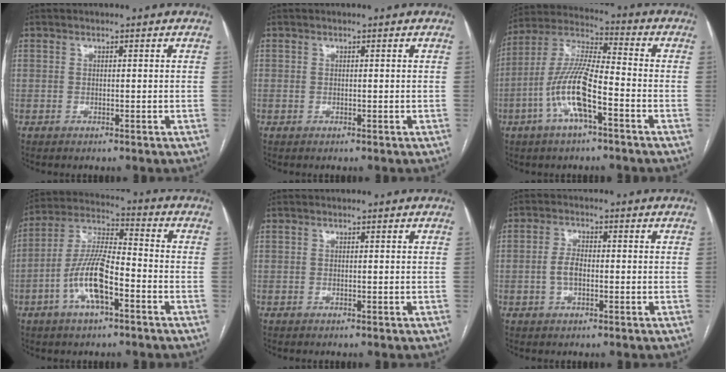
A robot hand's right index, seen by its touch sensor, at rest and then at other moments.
{"total": 0.0}
{"total": 12.0, "force": [-4.3, 2.3, 11.0], "torque": [-0.235, 0.009, -0.080]}
{"total": 11.0, "force": [-4.1, 2.9, 9.8], "torque": [-0.207, 0.011, -0.074]}
{"total": 0.0}
{"total": 3.2, "force": [-0.5, 1.6, 2.7], "torque": [-0.061, 0.007, -0.008]}